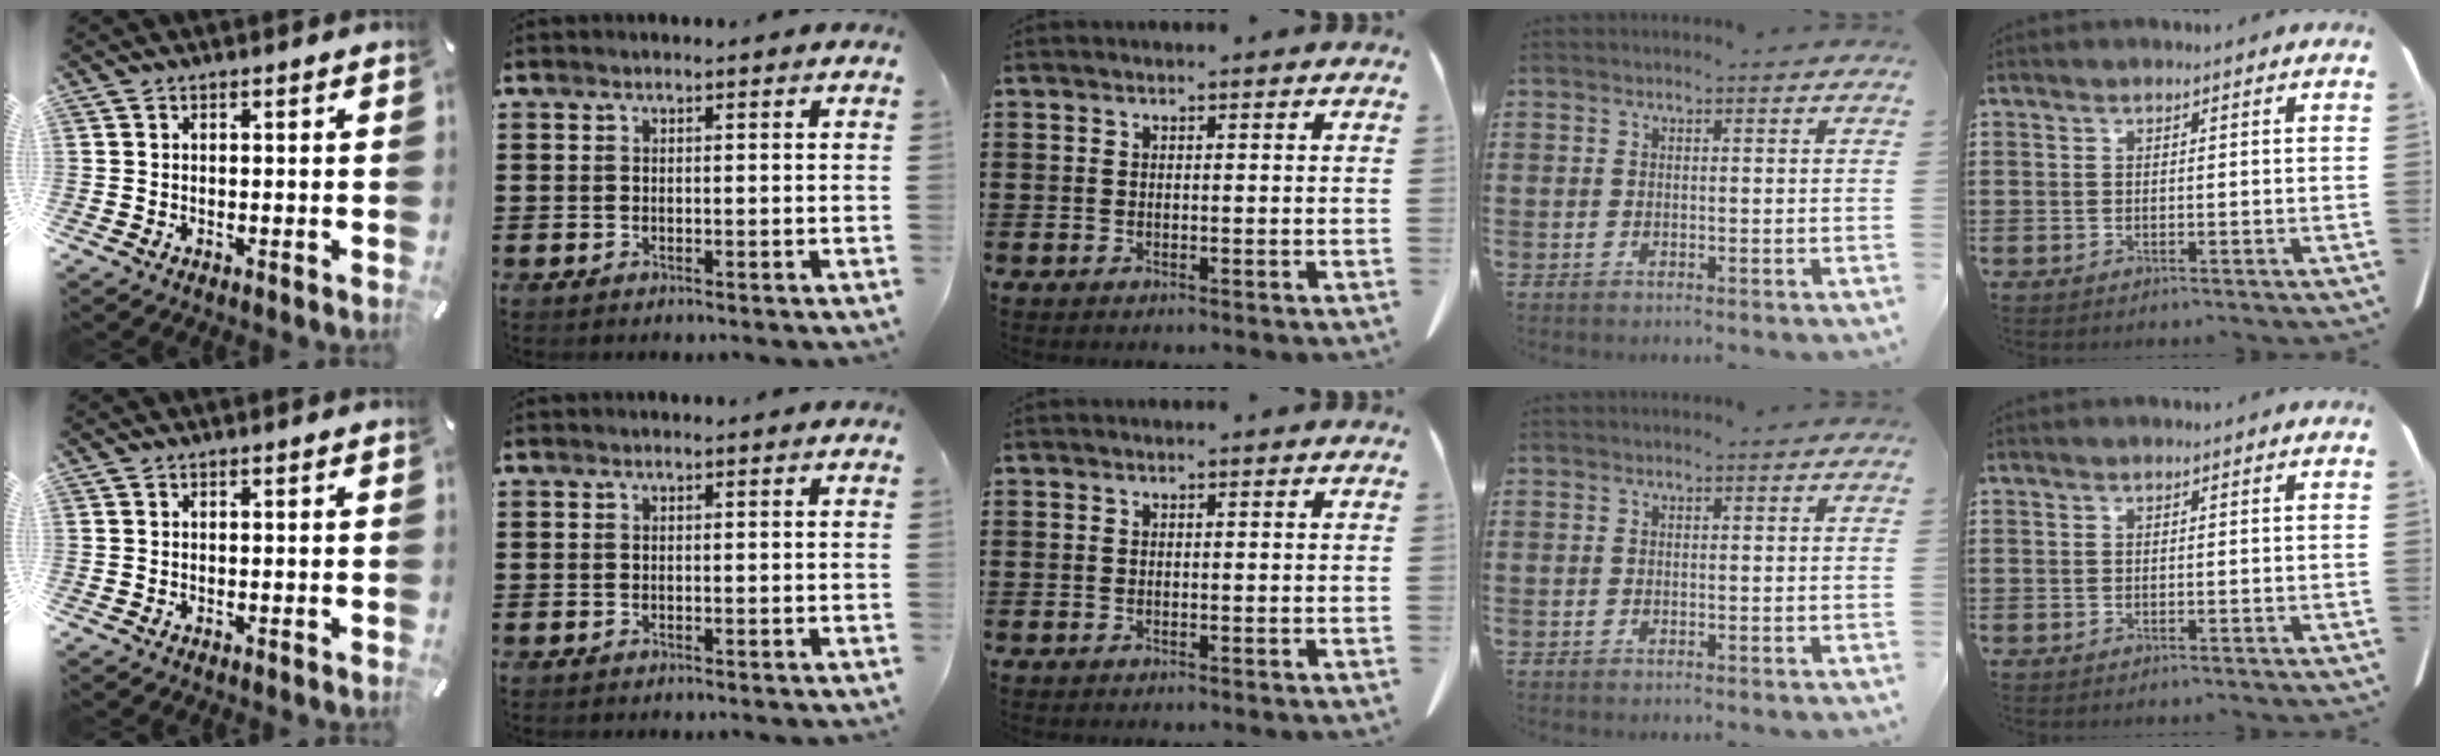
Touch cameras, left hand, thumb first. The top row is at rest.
{}